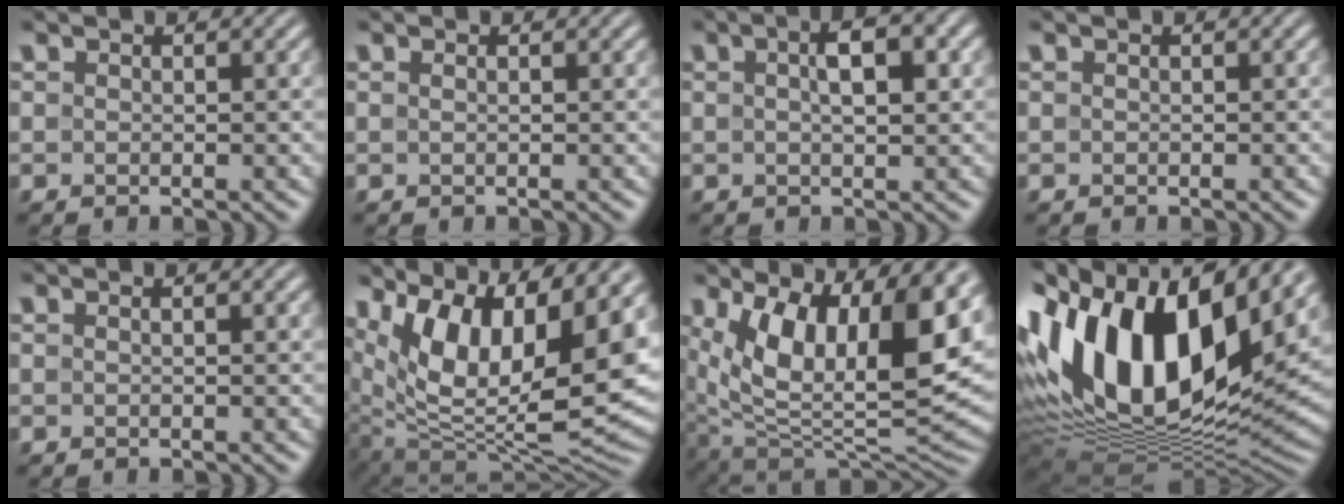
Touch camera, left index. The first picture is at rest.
{"total": 0.7, "force": [0.3, 0.3, 0.6], "torque": [-0.009, 0.000, -0.003]}
{"total": 4.0, "force": [1.0, 1.3, 3.6], "torque": [-0.064, 0.011, 0.013]}
{"total": 0.0}
{"total": 0.6, "force": [0.2, 0.2, 0.6], "torque": [-0.010, 0.004, -0.002]}
{"total": 15.7, "force": [6.9, 6.9, 12.3], "torque": [-0.214, 0.018, 0.121]}
{"total": 16.1, "force": [5.4, 7.9, 13.0], "torque": [-0.208, 0.006, 0.100]}
{"total": 17.8, "force": [5.1, 10.0, 13.8], "torque": [-0.274, 0.015, 0.080]}